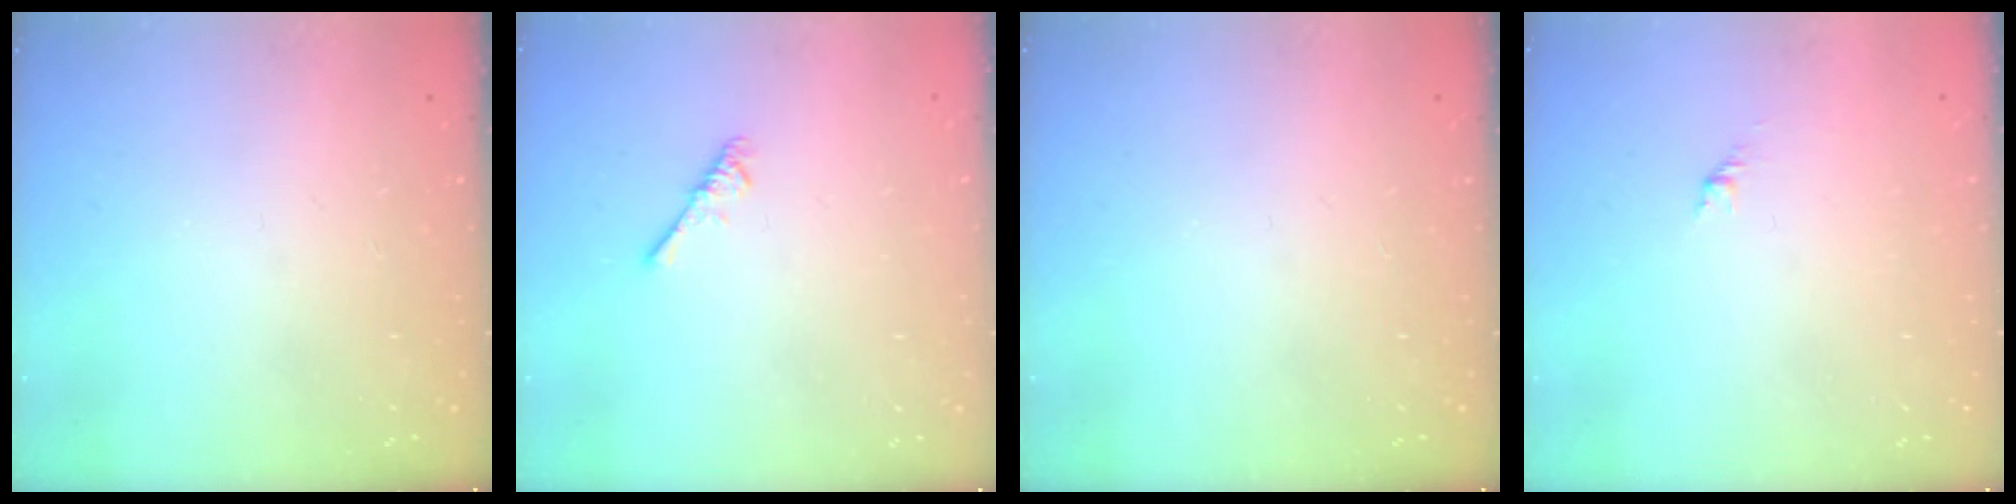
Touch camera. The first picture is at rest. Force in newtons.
{"total": 2.6, "press": 2.5, "slide": 0.5}
{"total": 0.0}
{"total": 1.7, "press": 1.6, "slide": 0.7}